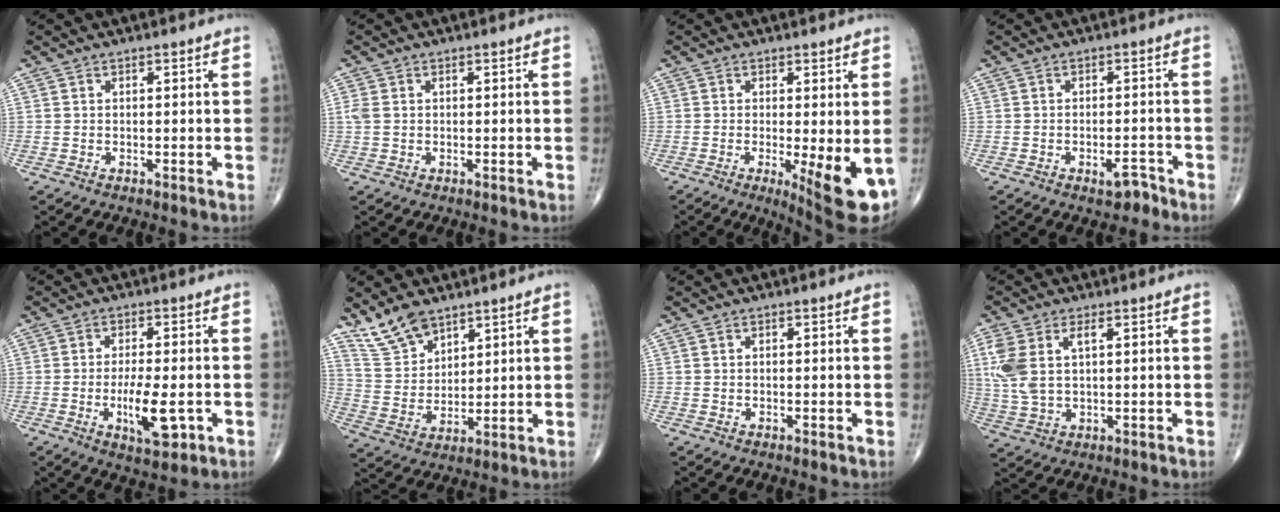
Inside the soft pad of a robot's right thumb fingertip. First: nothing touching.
{"total": 1.8, "force": [0.2, 1.3, 1.2], "torque": [-0.039, 0.004, 0.004]}
{"total": 9.7, "force": [-2.2, 2.5, 9.1], "torque": [-0.119, -0.023, -0.026]}
{"total": 3.2, "force": [-2.1, 1.4, 1.9], "torque": [-0.018, 0.015, -0.030]}
{"total": 8.4, "force": [-2.2, 3.0, 7.6], "torque": [-0.126, -0.007, -0.032]}
{"total": 8.7, "force": [6.8, 4.0, 3.7], "torque": [-0.060, -0.030, 0.146]}
{"total": 0.0}
{"total": 8.7, "force": [2.2, 4.4, 7.1], "torque": [-0.180, 0.008, 0.051]}